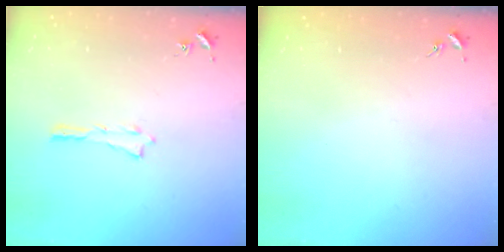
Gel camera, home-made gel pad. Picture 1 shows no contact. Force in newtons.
{"total": 0.0}